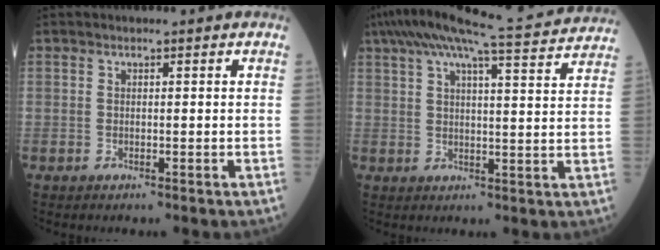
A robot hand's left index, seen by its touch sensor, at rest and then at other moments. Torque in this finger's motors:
{"motor_torque": [1.07, -1.07, 0.35, 0.11]}